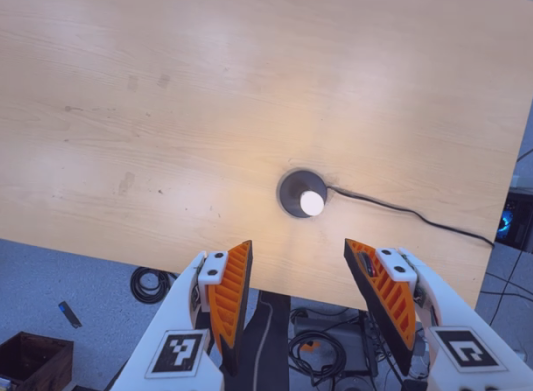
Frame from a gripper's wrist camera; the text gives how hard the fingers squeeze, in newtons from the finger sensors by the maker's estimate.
{"total": 0.0}